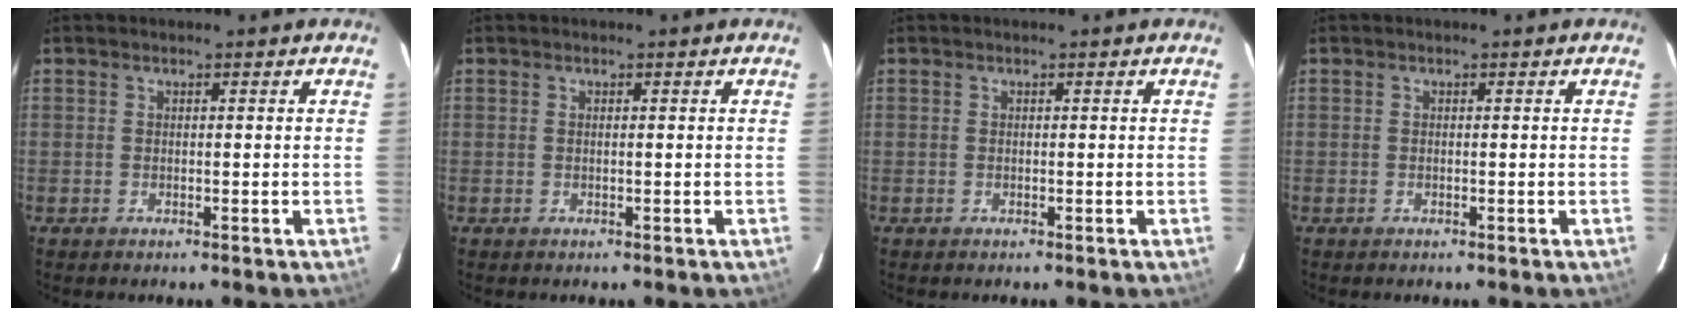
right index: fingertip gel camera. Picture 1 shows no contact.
{"total": 0.0}
{"total": 0.0}
{"total": 0.0}